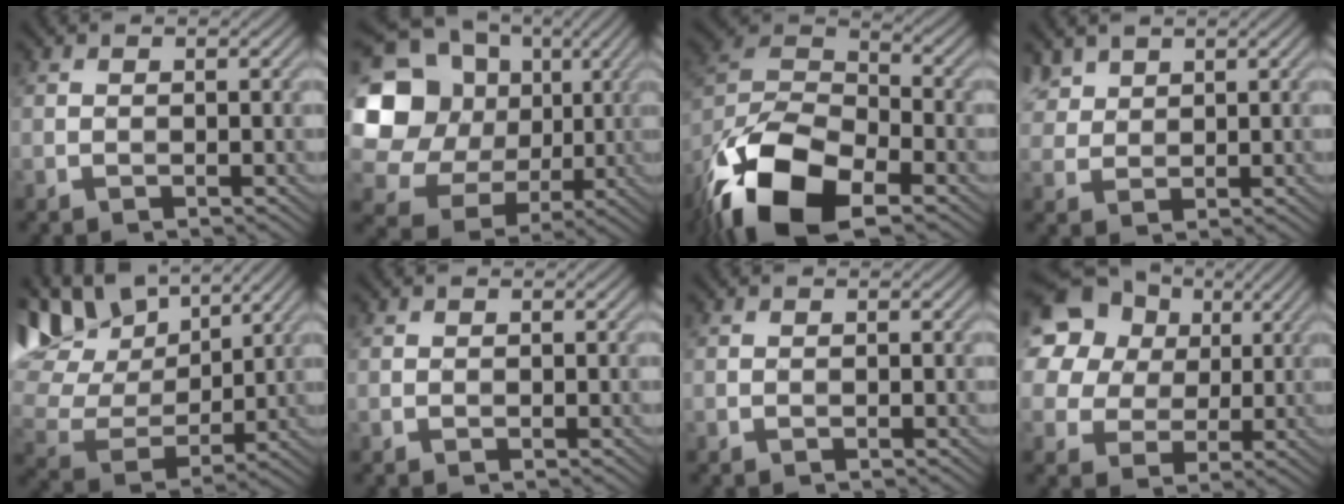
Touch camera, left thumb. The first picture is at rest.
{"total": 18.5, "force": [3.5, 16.4, 7.9], "torque": [-0.247, 0.029, 0.065]}
{"total": 16.1, "force": [-9.7, 7.4, 10.5], "torque": [-0.232, -0.020, -0.193]}
{"total": 4.1, "force": [3.1, 2.3, 1.4], "torque": [-0.048, 0.007, 0.069]}
{"total": 14.0, "force": [8.8, 7.4, 8.0], "torque": [-0.210, 0.036, 0.149]}
{"total": 0.5, "force": [0.5, 0.1, 0.0], "torque": [-0.001, 0.001, 0.012]}
{"total": 0.0}
{"total": 20.6, "force": [9.6, 16.0, 8.6], "torque": [-0.248, 0.046, 0.177]}